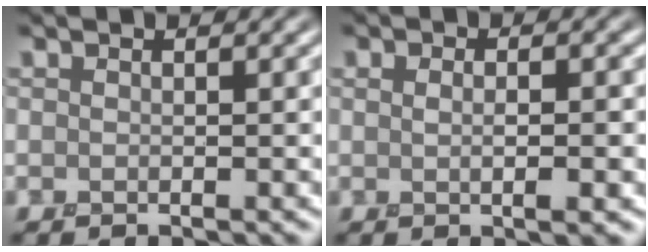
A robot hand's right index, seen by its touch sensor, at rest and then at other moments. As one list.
[{"total": 2.8, "force": [0.2, 1.1, 2.6], "torque": [-0.032, -0.005, 0.004]}]